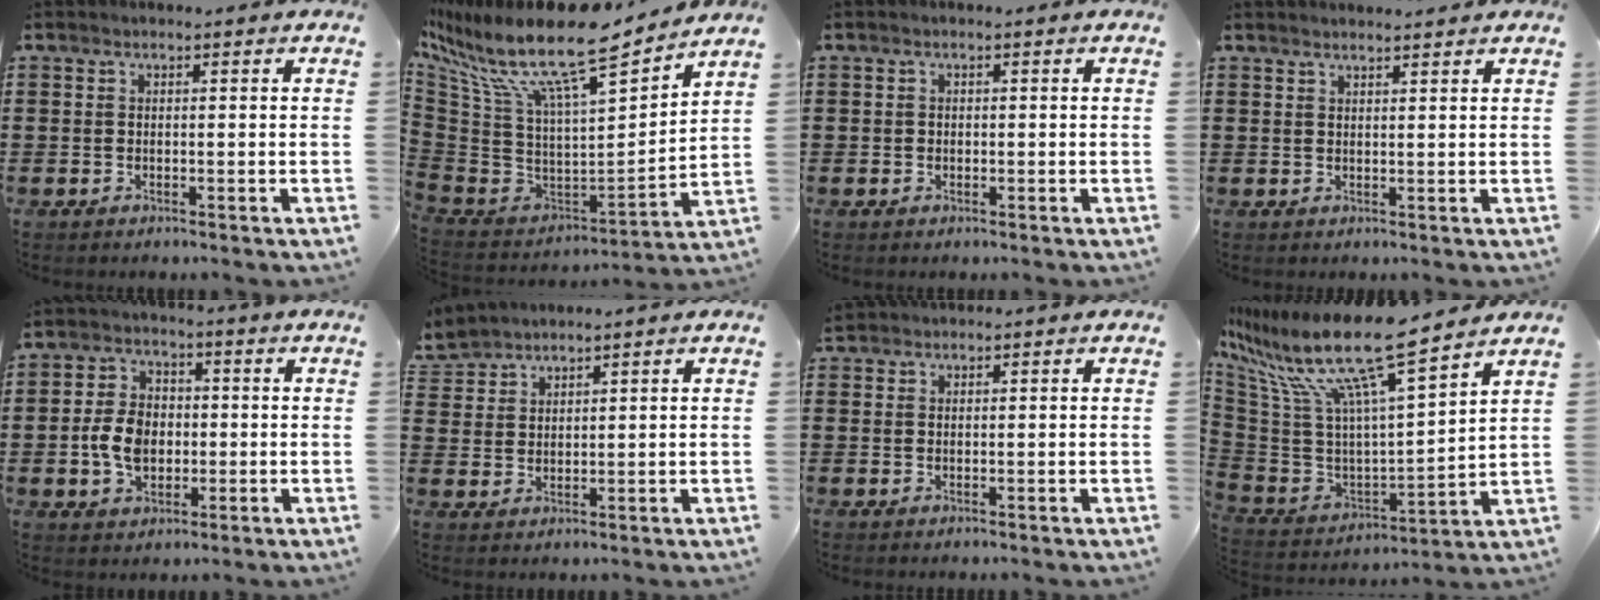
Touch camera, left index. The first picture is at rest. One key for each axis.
{"total": 14.8, "fx": 10.5, "fy": 2.8, "fz": 10.0, "tx": -0.224, "ty": -0.080, "tz": 0.167}
{"total": 0.6, "fx": 0.0, "fy": 0.6, "fz": 0.2, "tx": -0.007, "ty": 0.004, "tz": -0.001}
{"total": 1.4, "fx": 1.4, "fy": 0.0, "fz": 0.3, "tx": -0.010, "ty": 0.001, "tz": 0.026}
{"total": 6.8, "fx": -1.0, "fy": 4.9, "fz": 4.7, "tx": -0.112, "ty": 0.008, "tz": -0.025}
{"total": 3.0, "fx": 2.8, "fy": 0.9, "fz": -0.5, "tx": -0.003, "ty": -0.005, "tz": 0.055}
{"total": 1.1, "fx": 1.0, "fy": 0.3, "fz": 0.1, "tx": -0.006, "ty": 0.002, "tz": 0.021}
{"total": 16.6, "fx": 10.9, "fy": 2.5, "fz": 12.3, "tx": -0.270, "ty": -0.071, "tz": 0.171}